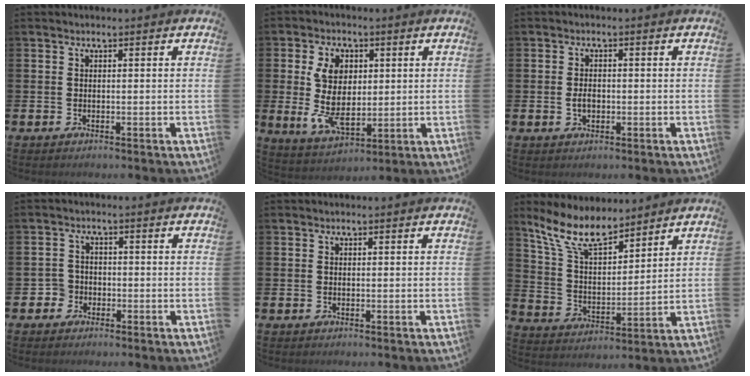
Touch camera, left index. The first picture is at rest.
{"total": 8.2, "force": [1.8, 5.3, 6.0], "torque": [-0.113, -0.003, 0.028]}
{"total": 1.9, "force": [-0.2, 1.3, 1.4], "torque": [-0.021, 0.003, -0.005]}
{"total": 2.7, "force": [-2.0, 1.8, -0.5], "torque": [-0.003, 0.006, -0.044]}
{"total": 0.0}
{"total": 8.7, "force": [7.2, 2.8, 3.9], "torque": [-0.106, -0.028, 0.132]}